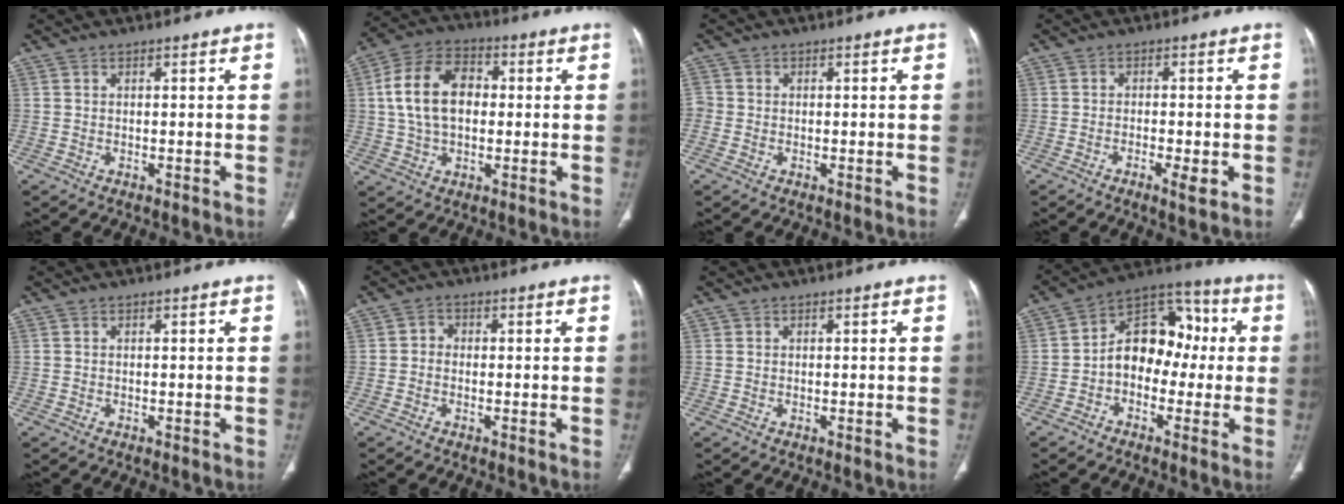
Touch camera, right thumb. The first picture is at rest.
{"total": 13.2, "force": [1.2, 8.7, 9.8], "torque": [-0.172, 0.025, 0.016]}
{"total": 1.8, "force": [-0.2, 1.8, 0.5], "torque": [-0.001, 0.004, -0.007]}
{"total": 3.2, "force": [-1.4, 0.8, 2.7], "torque": [-0.051, -0.001, -0.024]}
{"total": 0.0}
{"total": 1.8, "force": [-0.3, 1.6, 0.8], "torque": [-0.001, 0.006, -0.015]}
{"total": 0.0}
{"total": 13.0, "force": [-0.8, 9.4, 9.0], "torque": [-0.097, 0.047, -0.031]}